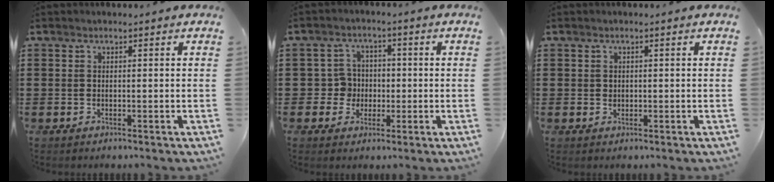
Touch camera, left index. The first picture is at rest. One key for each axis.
{"total": 4.3, "fx": -0.6, "fy": 4.2, "fz": 1.0, "tx": -0.037, "ty": 0.009, "tz": -0.015}
{"total": 0.7, "fx": 0.2, "fy": 0.6, "fz": 0.2, "tx": -0.006, "ty": 0.005, "tz": 0.004}